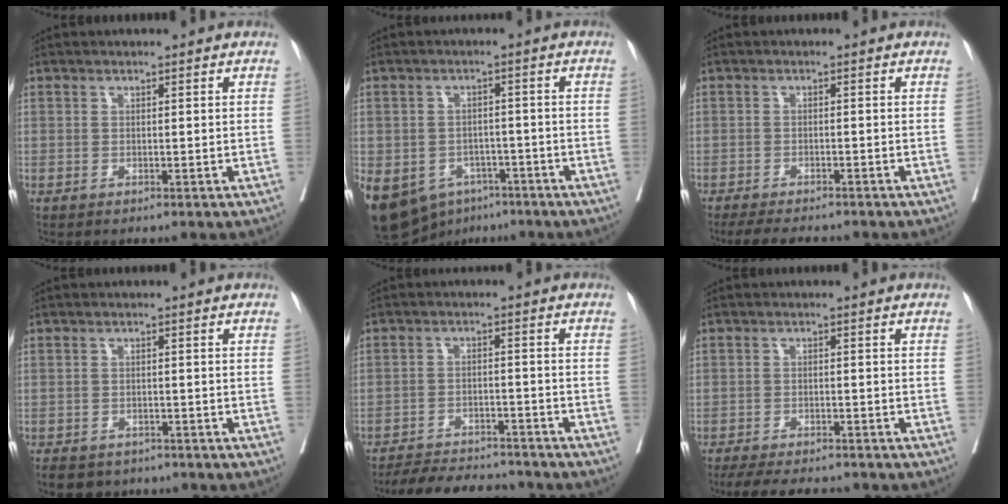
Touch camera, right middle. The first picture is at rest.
{"total": 19.9, "force": [-10.0, 14.6, 9.1], "torque": [-0.266, -0.008, -0.135]}
{"total": 6.5, "force": [-5.7, 1.7, 2.7], "torque": [-0.034, -0.008, -0.084]}
{"total": 6.3, "force": [-5.2, 3.2, 1.6], "torque": [-0.021, 0.001, -0.069]}
{"total": 11.0, "force": [-10.4, 2.3, 2.8], "torque": [-0.038, 0.004, -0.149]}
{"total": 8.8, "force": [-7.8, 2.1, 3.5], "torque": [-0.047, -0.011, -0.113]}